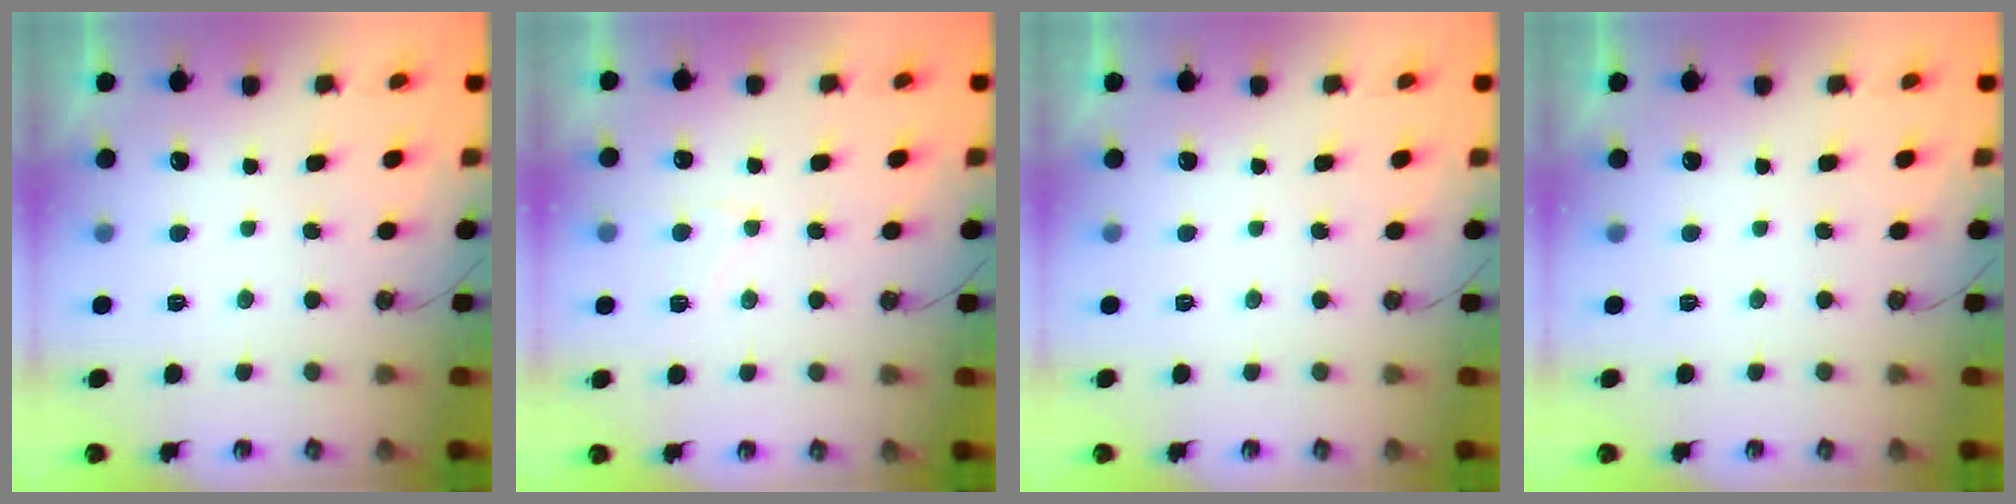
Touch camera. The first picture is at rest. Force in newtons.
{"total": 5.5, "press": 5.5, "slide": 0.6}
{"total": 0.0}
{"total": 0.0}